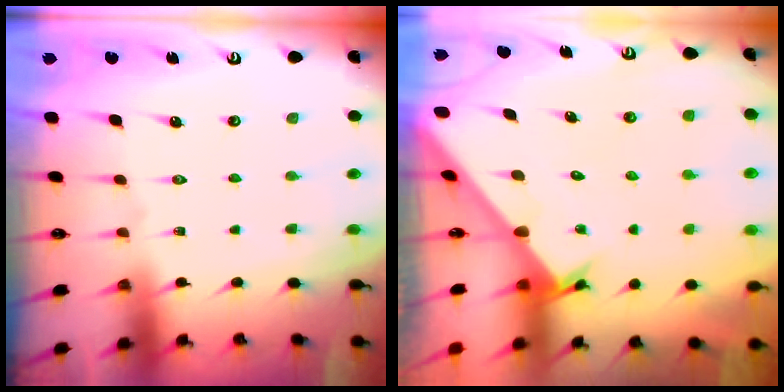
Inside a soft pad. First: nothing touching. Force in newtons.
{"total": 2.5, "press": 2.5, "slide": 0.2}